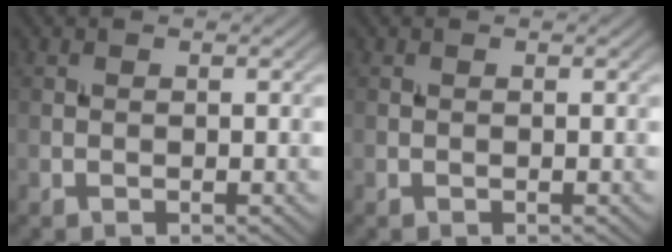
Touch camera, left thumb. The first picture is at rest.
{"total": 0.0}